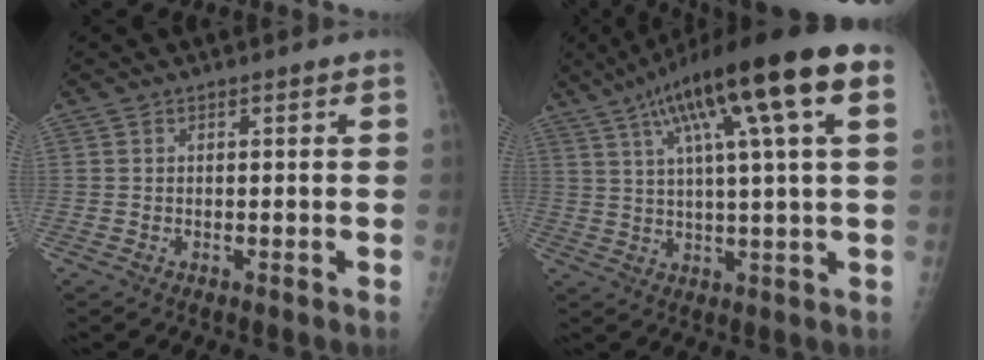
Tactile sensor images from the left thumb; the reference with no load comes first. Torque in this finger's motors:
{"motor_torque": [0.63, 0.77, 1.90, -0.88, 0.17]}